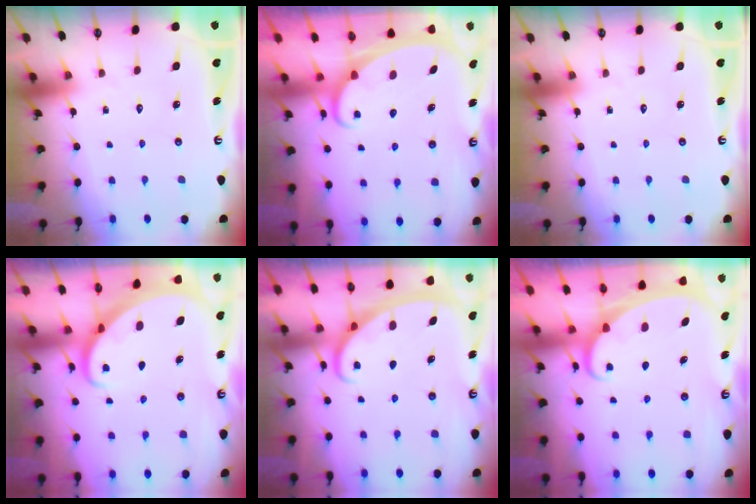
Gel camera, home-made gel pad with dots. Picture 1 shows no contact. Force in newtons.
{"total": 2.3, "press": 2.3, "slide": 0.3}
{"total": 0.0}
{"total": 2.6, "press": 2.6, "slide": 0.3}
{"total": 2.9, "press": 2.9, "slide": 0.4}
{"total": 1.8, "press": 1.8, "slide": 0.1}